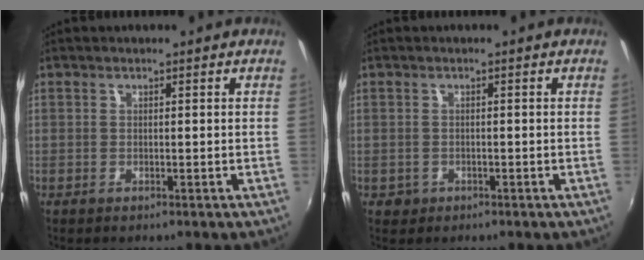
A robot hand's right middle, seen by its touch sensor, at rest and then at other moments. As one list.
[{"total": 1.8, "force": [-0.7, 1.6, 0.4], "torque": [-0.012, -0.004, -0.009]}]